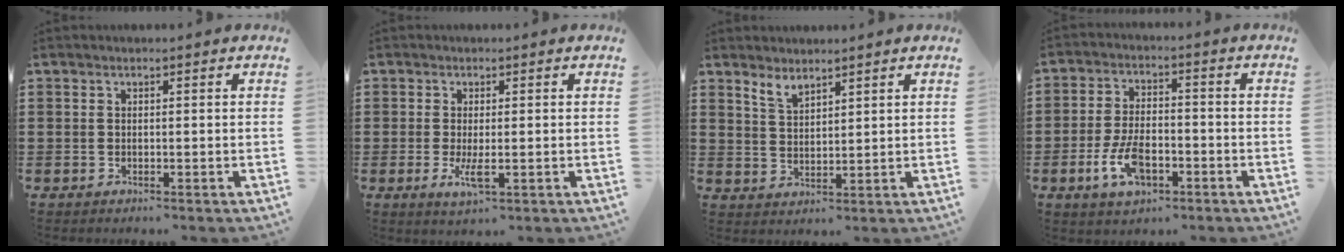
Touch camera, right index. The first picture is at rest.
{"total": 3.2, "force": [-0.6, 1.0, 2.9], "torque": [-0.063, -0.007, -0.014]}
{"total": 3.0, "force": [2.6, 0.9, 1.2], "torque": [-0.029, 0.002, 0.049]}
{"total": 7.5, "force": [-3.1, 3.5, 5.8], "torque": [-0.134, -0.003, -0.062]}